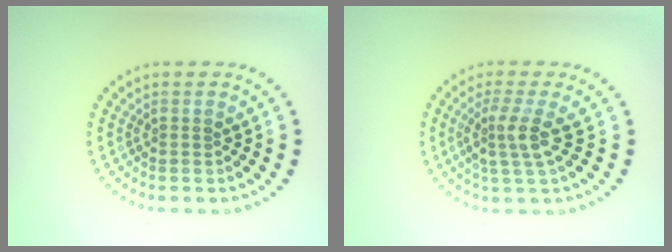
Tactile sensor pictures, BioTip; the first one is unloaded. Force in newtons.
{"total": 2.7, "press": 2.1, "slide": 1.8}